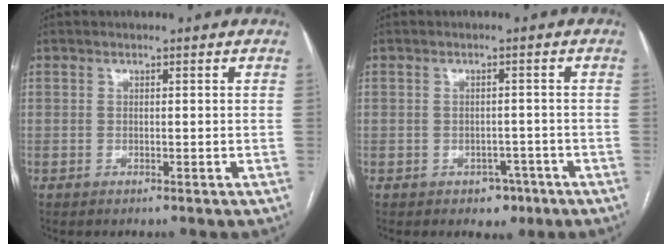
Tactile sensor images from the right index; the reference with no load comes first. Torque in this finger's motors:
{"motor_torque": [-0.06, 0.05, -0.18, -0.06]}